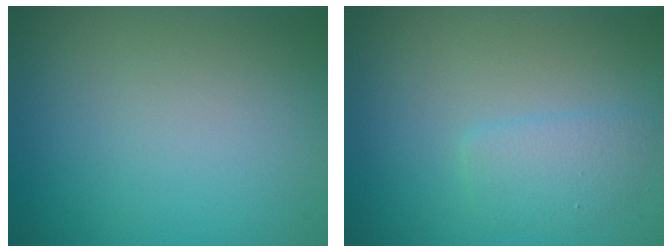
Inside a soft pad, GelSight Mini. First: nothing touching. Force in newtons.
{"total": 1.9, "press": 1.9, "slide": 0.1}